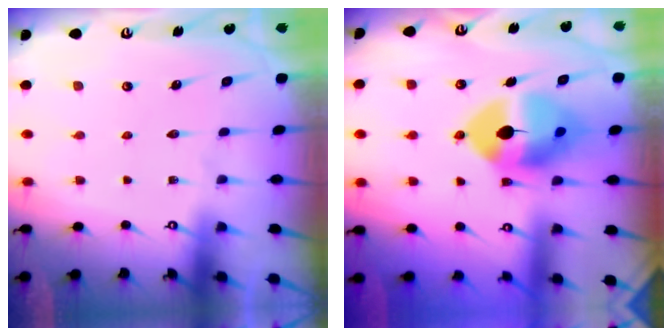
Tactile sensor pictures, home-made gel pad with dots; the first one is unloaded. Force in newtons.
{"total": 12.9, "press": 12.8, "slide": 1.6}